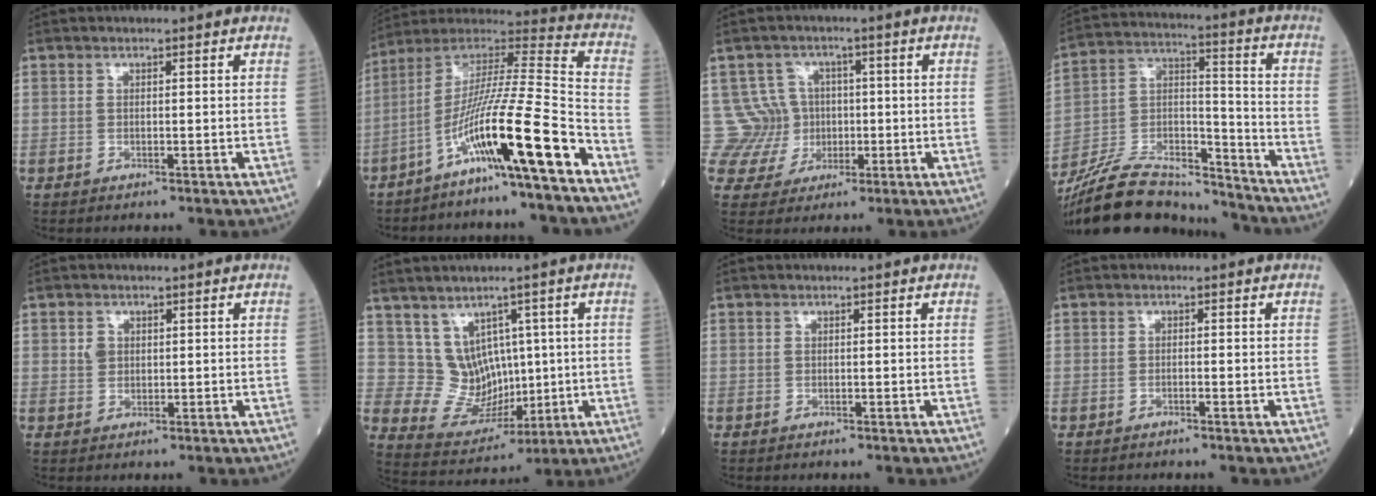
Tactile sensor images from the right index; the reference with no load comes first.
{"total": 17.1, "force": [-8.9, -0.7, 14.6], "torque": [-0.271, -0.005, -0.163]}
{"total": 8.2, "force": [0.7, 8.2, 0.0], "torque": [0.001, 0.034, 0.022]}
{"total": 21.1, "force": [-19.5, 4.3, 7.0], "torque": [-0.163, 0.011, -0.336]}
{"total": 1.8, "force": [0.5, 1.6, 0.7], "torque": [-0.012, 0.000, 0.010]}
{"total": 7.6, "force": [2.1, 6.6, 3.3], "torque": [-0.054, 0.020, 0.063]}
{"total": 0.0}
{"total": 0.5, "force": [-0.4, 0.0, 0.4], "torque": [-0.009, 0.001, -0.008]}